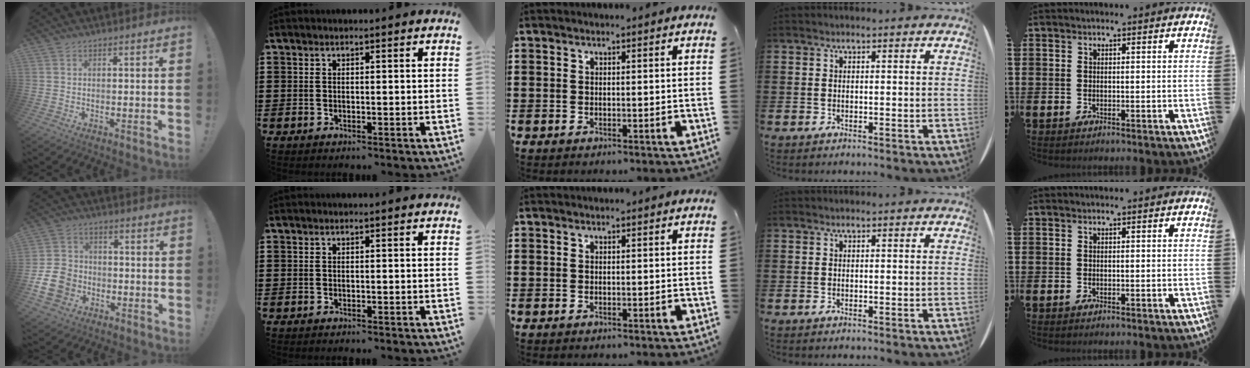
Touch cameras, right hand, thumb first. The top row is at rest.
{"thumb": {"total": 12.4, "force": [-5.1, 9.9, 5.5], "torque": [-0.108, 0.043, -0.091]}}